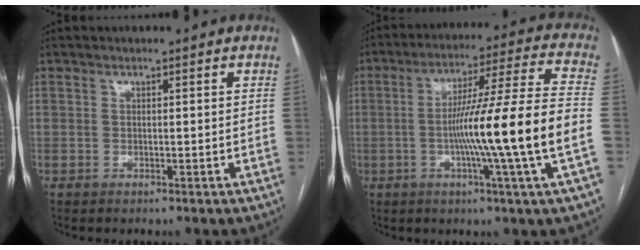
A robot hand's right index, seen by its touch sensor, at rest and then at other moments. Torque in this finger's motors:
{"motor_torque": [2.14, 0.00, 1.05, 0.21]}